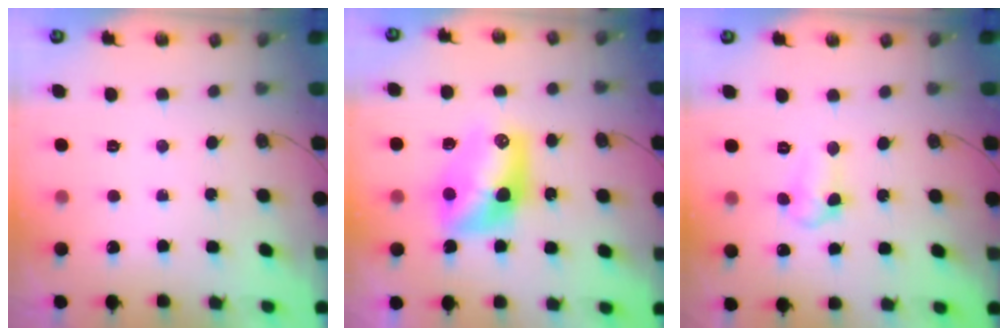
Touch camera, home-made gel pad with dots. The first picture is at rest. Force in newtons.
{"total": 11.6, "press": 11.6, "slide": 0.8}
{"total": 6.0, "press": 4.8, "slide": 3.6}